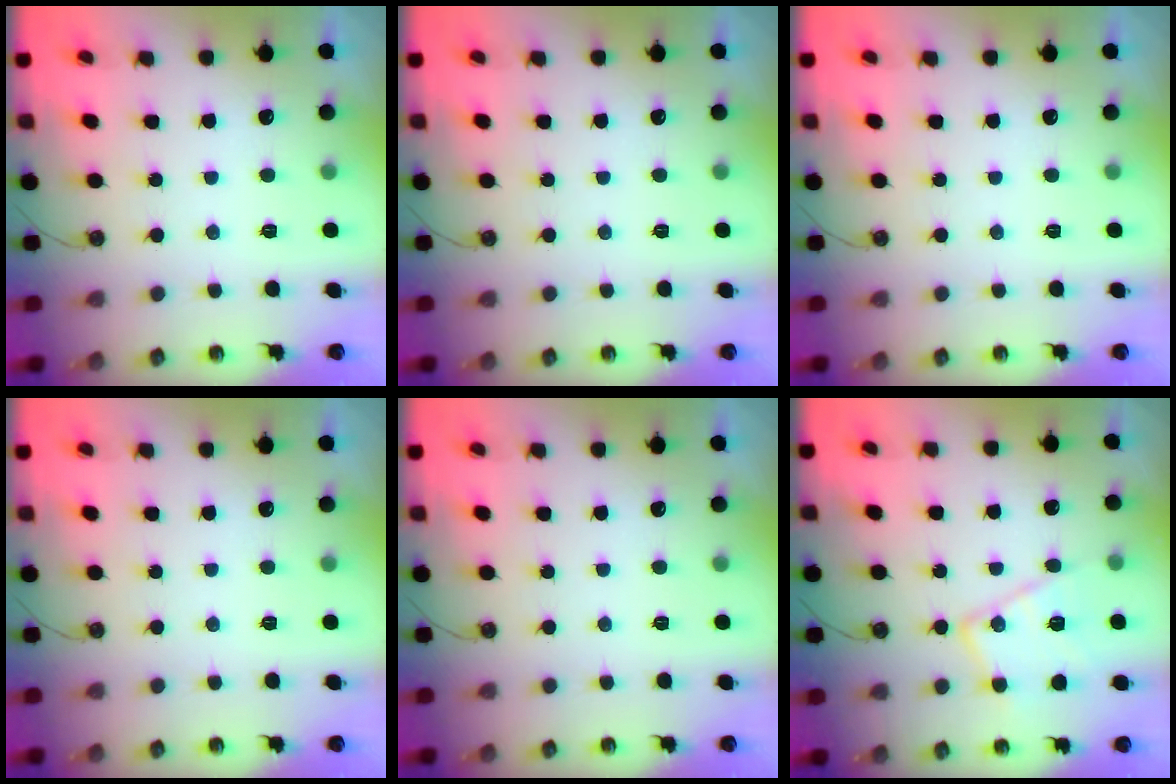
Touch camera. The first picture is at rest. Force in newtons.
{"total": 0.0}
{"total": 0.0}
{"total": 0.0}
{"total": 0.0}
{"total": 14.4, "press": 14.3, "slide": 1.0}